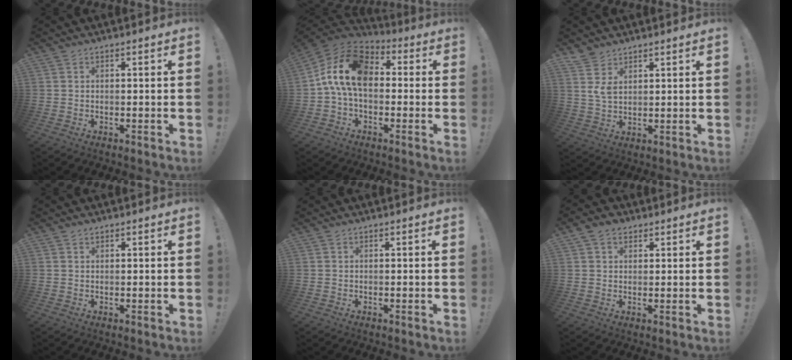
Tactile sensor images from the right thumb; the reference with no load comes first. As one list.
[{"total": 15.7, "force": [1.3, 9.4, 12.5], "torque": [-0.223, 0.017, 0.026]}, {"total": 5.5, "force": [3.3, 3.1, 3.1], "torque": [-0.054, -0.015, 0.063]}, {"total": 0.8, "force": [0.6, 0.3, 0.3], "torque": [-0.001, -0.002, 0.011]}, {"total": 0.0}, {"total": 4.0, "force": [2.1, 3.0, 1.7], "torque": [-0.028, -0.003, 0.040]}]